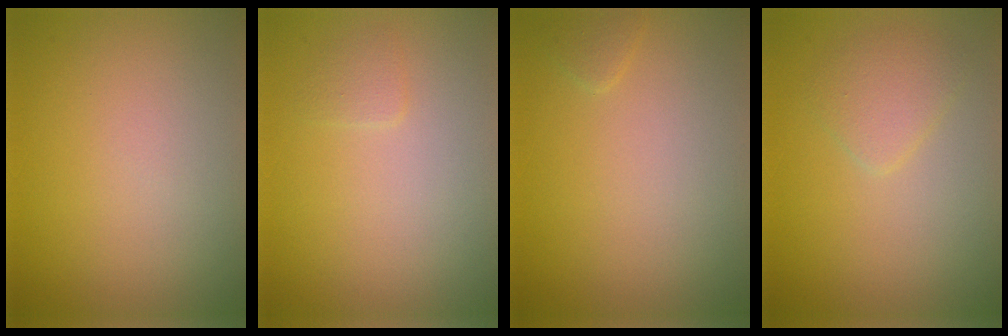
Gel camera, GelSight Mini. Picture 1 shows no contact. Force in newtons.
{"total": 0.8, "press": 0.8, "slide": 0.1}
{"total": 0.7, "press": 0.7, "slide": 0.0}
{"total": 1.9, "press": 1.9, "slide": 0.1}